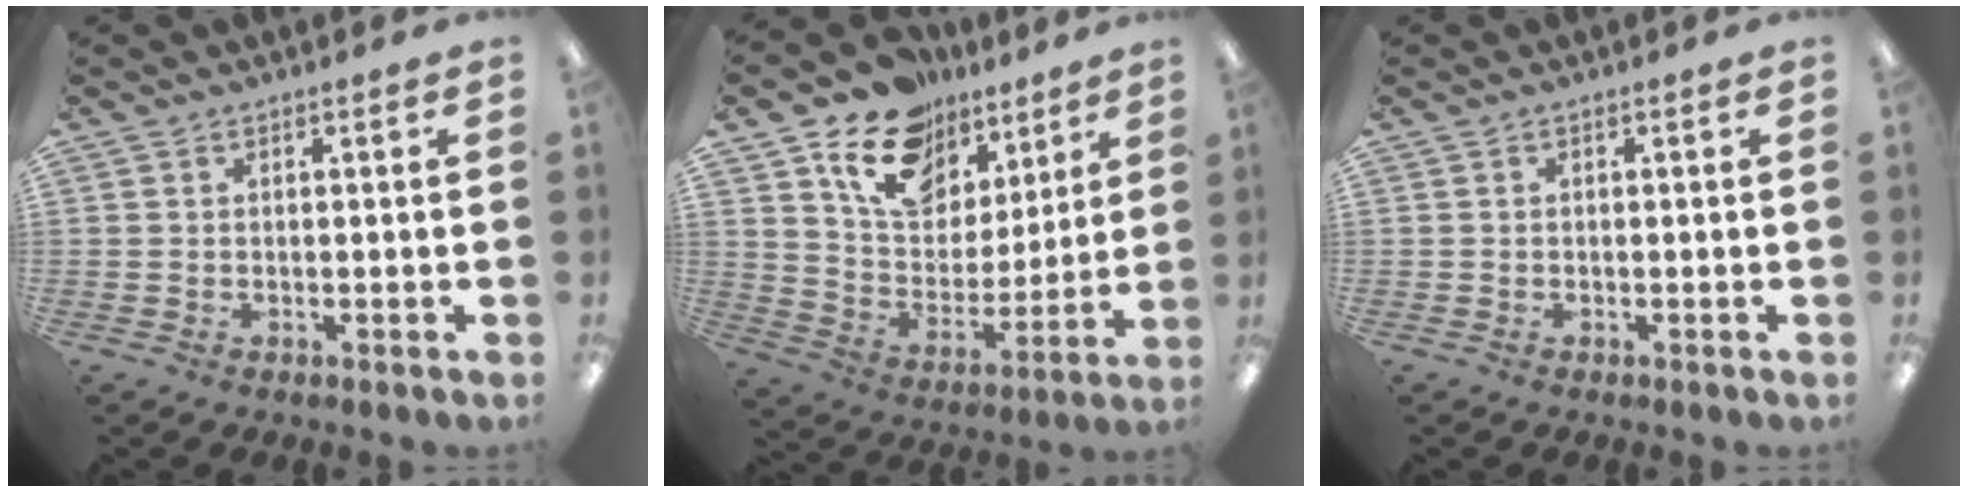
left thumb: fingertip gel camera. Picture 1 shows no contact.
{"total": 15.7, "force": [10.5, 10.1, 5.8], "torque": [-0.106, -0.060, 0.195]}
{"total": 0.0}